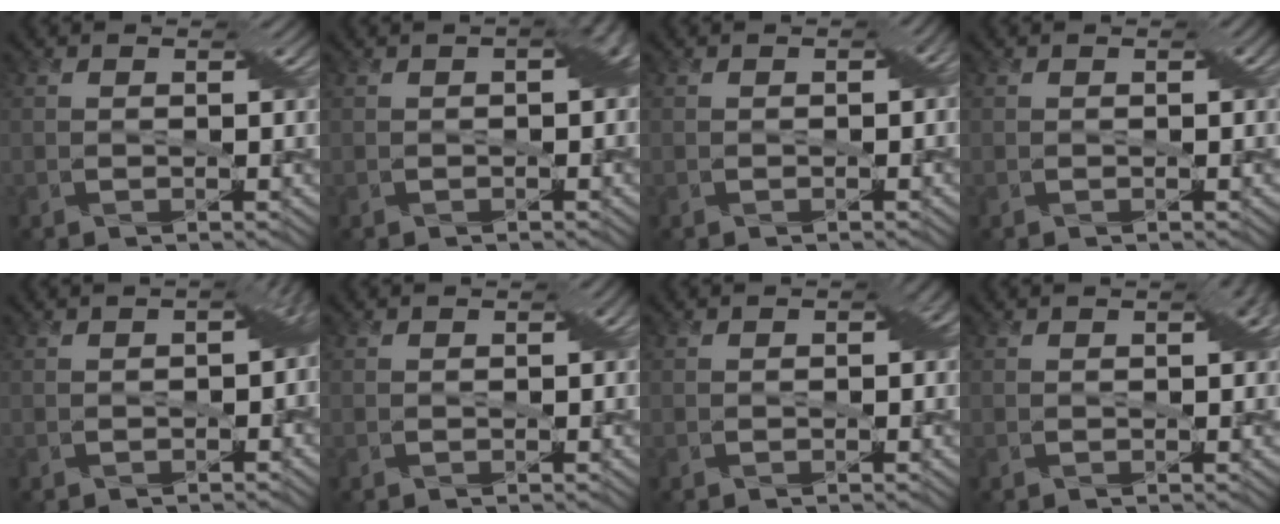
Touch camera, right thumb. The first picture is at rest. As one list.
[{"total": 2.7, "force": [0.0, 1.3, 2.3], "torque": [-0.030, 0.005, 0.000]}, {"total": 1.5, "force": [-0.1, 0.9, 1.1], "torque": [-0.016, -0.001, 0.000]}, {"total": 0.6, "force": [0.1, 0.2, 0.5], "torque": [-0.007, 0.003, 0.003]}, {"total": 3.9, "force": [-0.6, 2.3, 3.1], "torque": [-0.038, -0.003, -0.007]}, {"total": 1.1, "force": [0.0, 0.6, 0.8], "torque": [-0.011, 0.002, 0.001]}, {"total": 1.6, "force": [-0.2, 1.0, 1.2], "torque": [-0.017, -0.002, -0.003]}, {"total": 1.8, "force": [0.3, 0.9, 1.6], "torque": [-0.016, 0.008, 0.007]}]